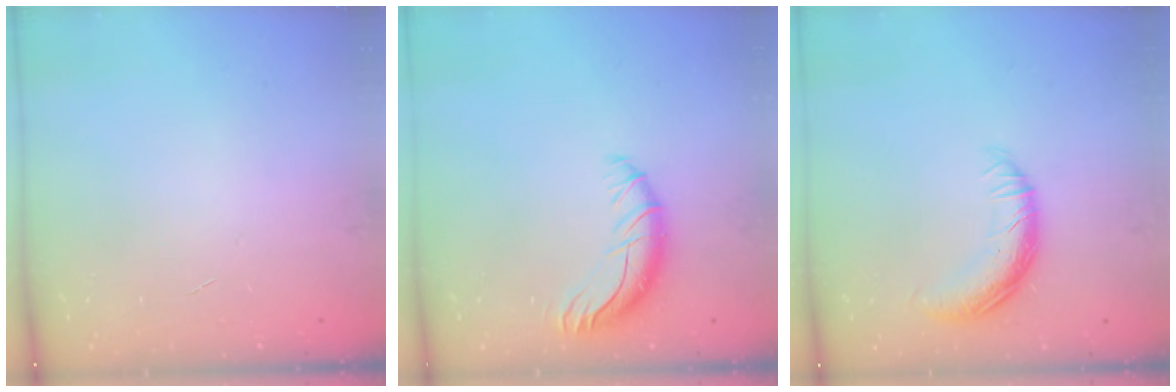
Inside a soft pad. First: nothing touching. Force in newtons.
{"total": 10.4, "press": 10.1, "slide": 2.2}
{"total": 12.1, "press": 12.1, "slide": 0.7}